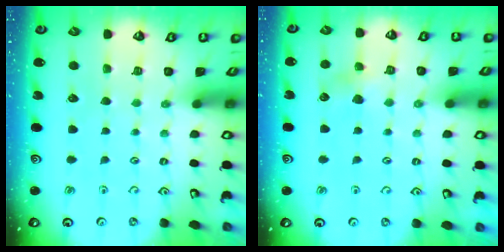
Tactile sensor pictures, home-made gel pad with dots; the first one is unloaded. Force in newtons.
{"total": 5.0, "press": 4.9, "slide": 1.0}